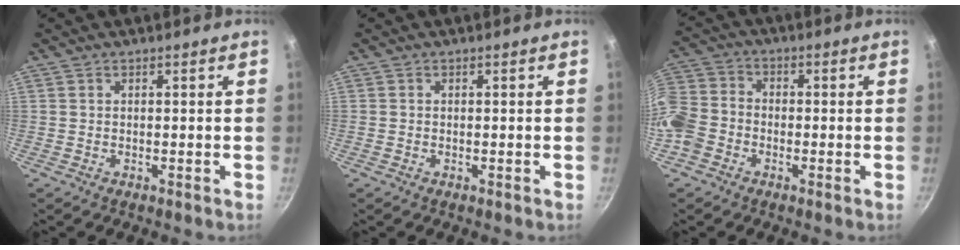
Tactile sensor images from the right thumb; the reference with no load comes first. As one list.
[{"total": 0.0}, {"total": 8.5, "force": [-3.8, 6.6, 3.9], "torque": [-0.062, 0.037, -0.090]}]